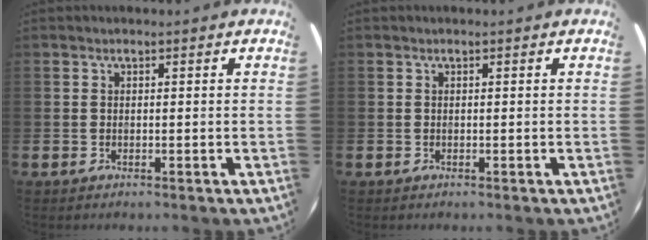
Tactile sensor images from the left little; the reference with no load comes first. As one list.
[{"total": 0.0}]